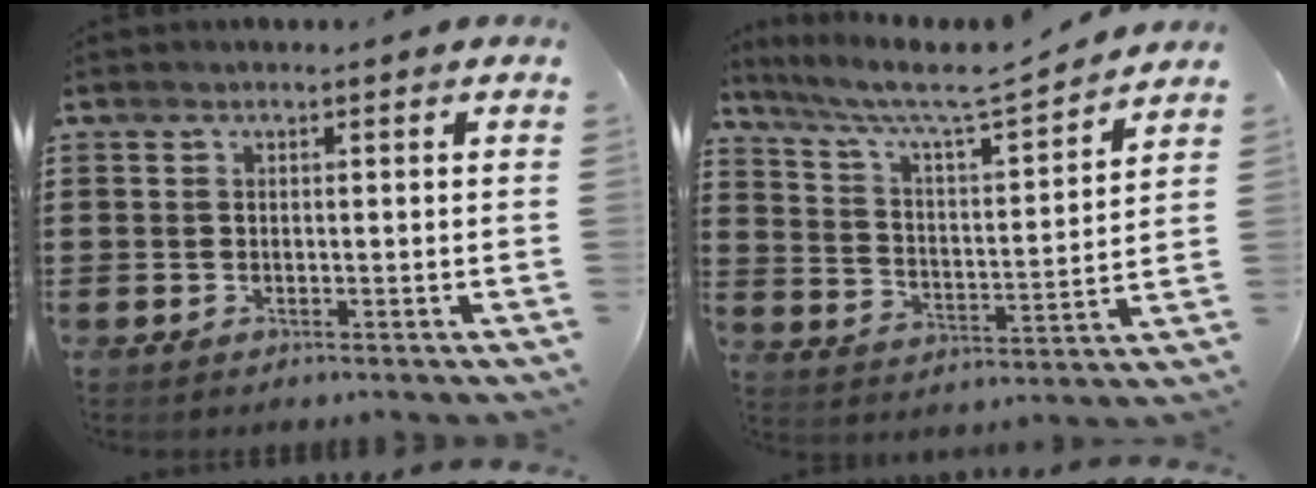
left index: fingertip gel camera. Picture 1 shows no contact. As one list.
[{"total": 7.5, "force": [6.5, 0.5, 3.7], "torque": [-0.098, -0.042, 0.104]}]